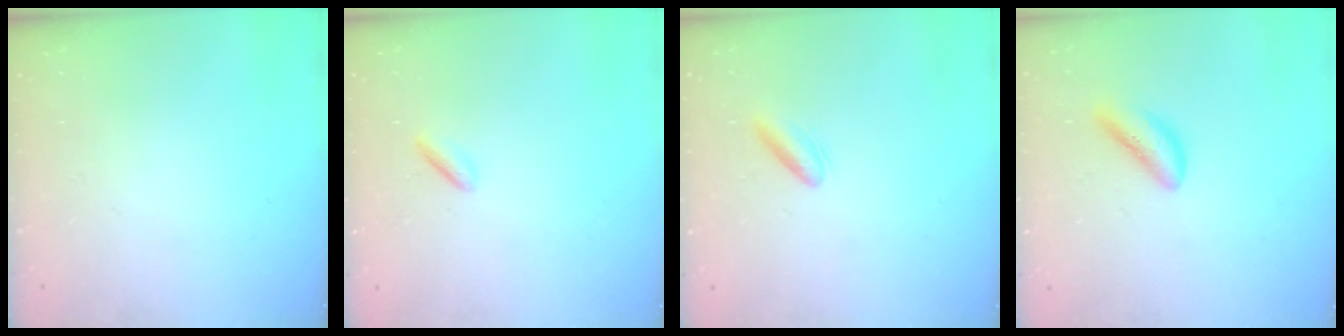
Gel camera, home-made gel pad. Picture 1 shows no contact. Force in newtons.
{"total": 1.2, "press": 1.1, "slide": 0.5}
{"total": 3.8, "press": 3.6, "slide": 1.2}
{"total": 3.8, "press": 3.8, "slide": 0.2}